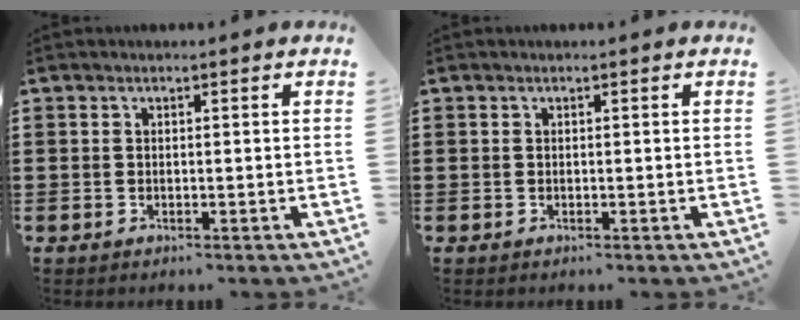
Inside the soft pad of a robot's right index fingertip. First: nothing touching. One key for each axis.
{"total": 0.0}